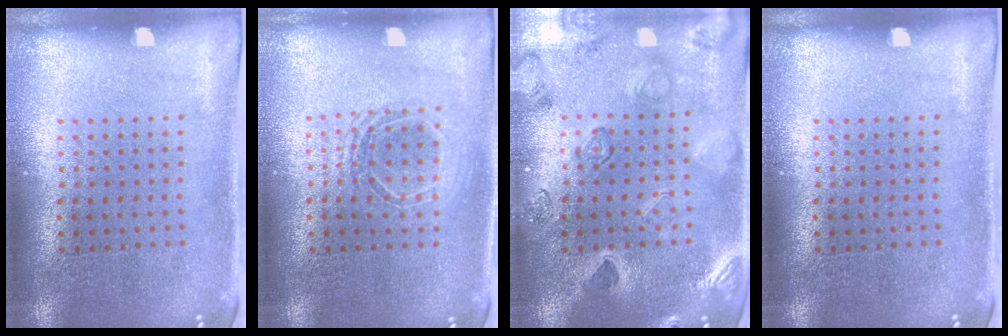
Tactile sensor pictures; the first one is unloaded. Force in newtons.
{"total": 1.5, "press": 1.4, "slide": 0.7}
{"total": 2.5, "press": 2.4, "slide": 0.9}
{"total": 0.0}